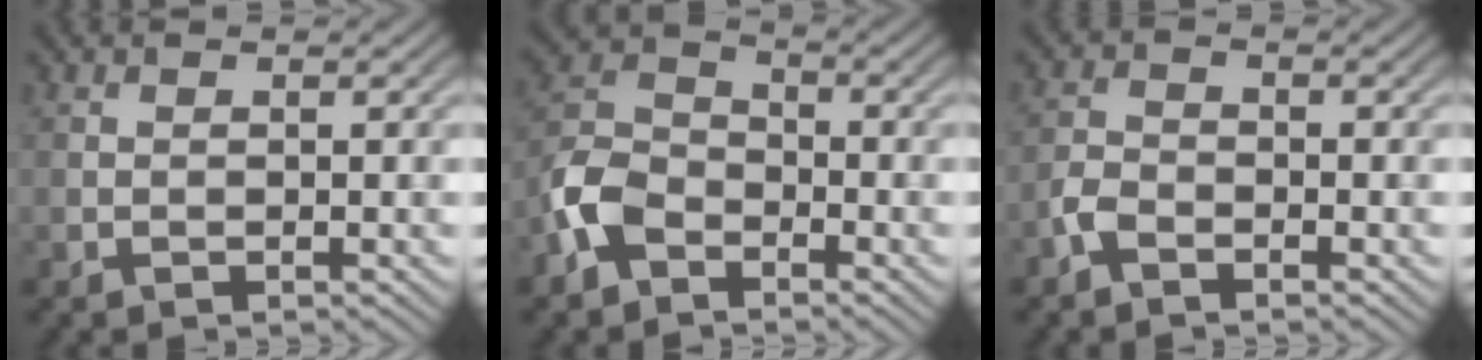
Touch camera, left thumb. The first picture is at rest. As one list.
[{"total": 6.4, "force": [-3.6, 3.9, 3.5], "torque": [-0.084, 0.006, -0.089]}, {"total": 2.4, "force": [-1.7, 1.1, 1.1], "torque": [-0.026, 0.003, -0.044]}]